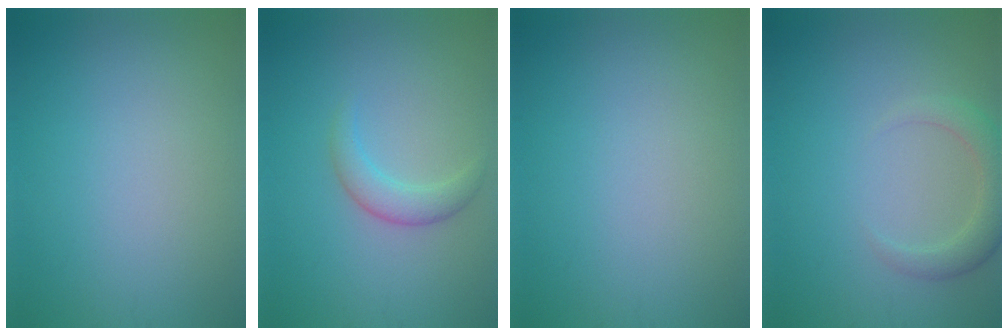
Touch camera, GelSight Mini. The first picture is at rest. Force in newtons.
{"total": 2.3, "press": 2.3, "slide": 0.2}
{"total": 0.0}
{"total": 2.8, "press": 2.8, "slide": 0.4}